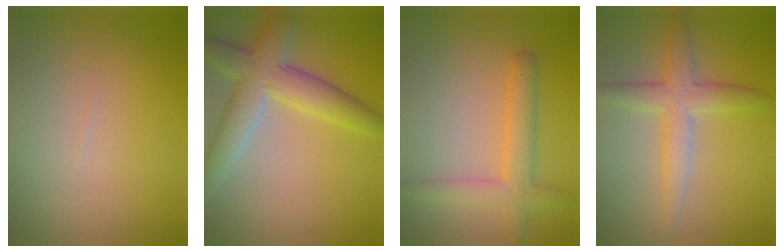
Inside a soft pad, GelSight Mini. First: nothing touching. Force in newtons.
{"total": 6.0, "press": 6.0, "slide": 0.3}
{"total": 3.5, "press": 3.5, "slide": 0.2}
{"total": 3.7, "press": 3.7, "slide": 0.2}